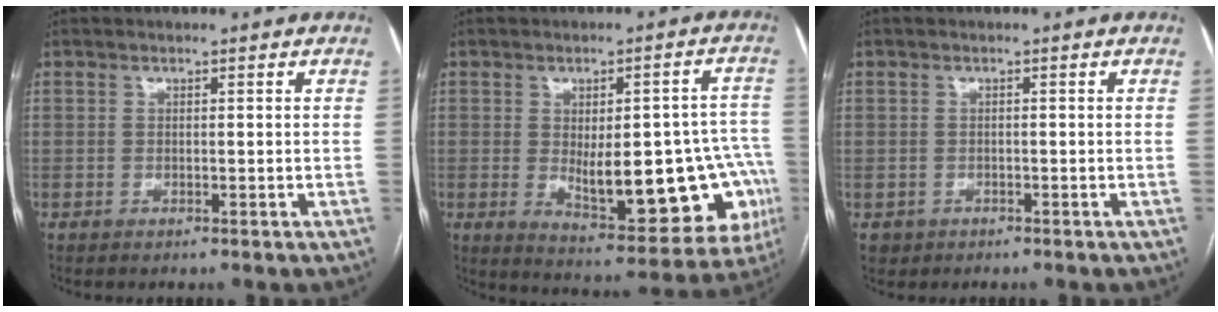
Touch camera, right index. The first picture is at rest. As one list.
[{"total": 19.5, "force": [-3.5, 7.2, 17.8], "torque": [-0.159, 0.023, -0.017]}, {"total": 1.6, "force": [-0.7, 1.4, 0.0], "torque": [-0.004, 0.005, -0.008]}]